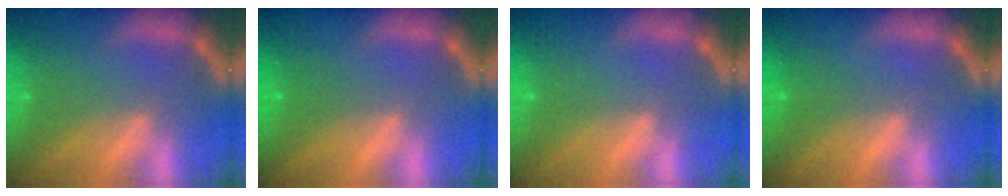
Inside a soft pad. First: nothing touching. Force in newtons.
{"total": 0.9}
{"total": 0.0}
{"total": 1.0}